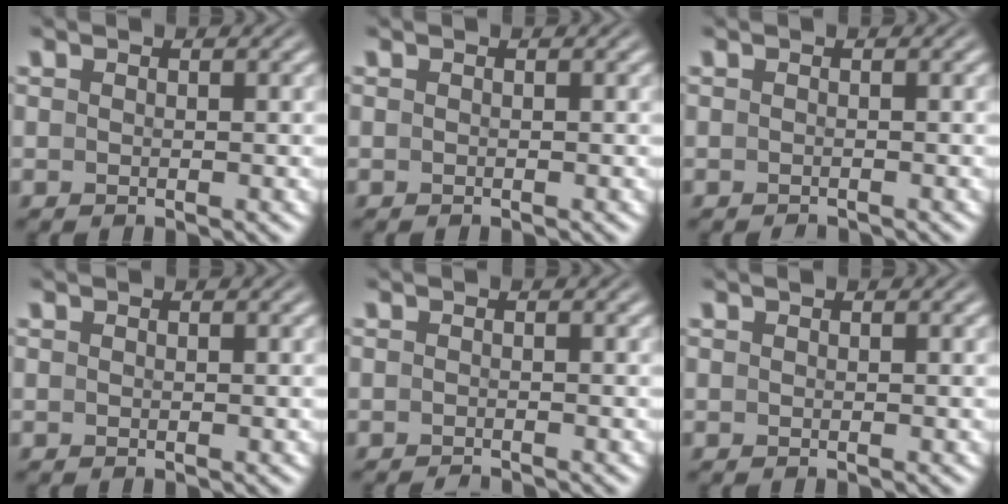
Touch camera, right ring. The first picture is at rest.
{"total": 0.0}
{"total": 1.0, "force": [-0.9, -0.2, -0.1], "torque": [-0.004, -0.008, -0.012]}
{"total": 0.0}
{"total": 1.4, "force": [-1.3, -0.3, 0.0], "torque": [-0.004, -0.007, -0.019]}
{"total": 0.0}